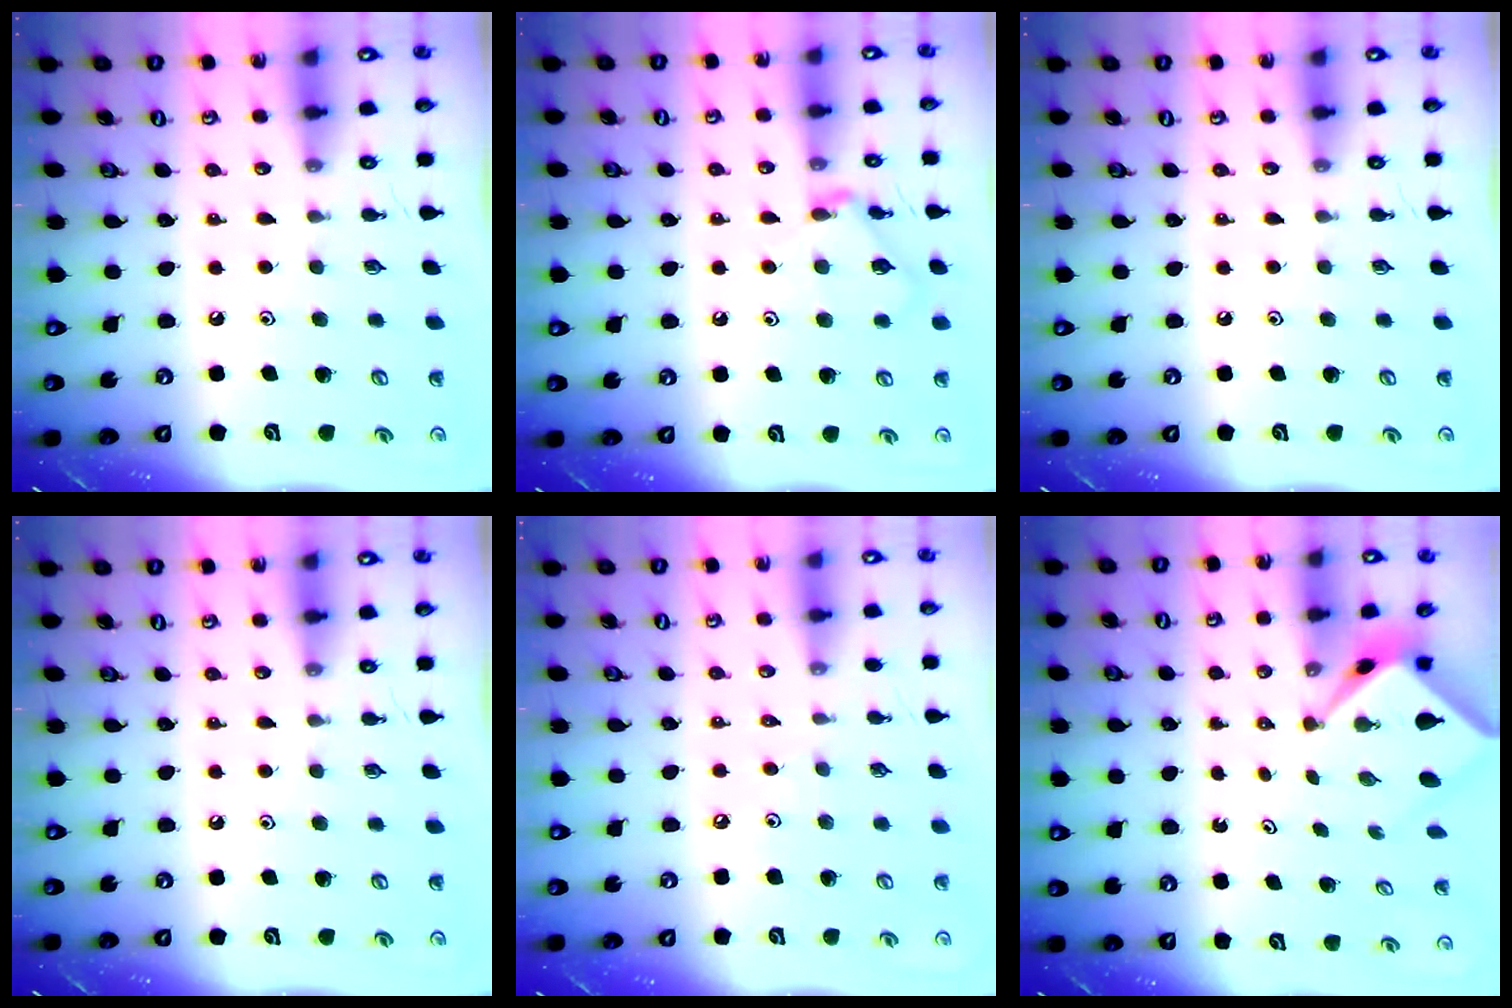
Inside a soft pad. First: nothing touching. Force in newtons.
{"total": 8.3, "press": 8.3, "slide": 0.5}
{"total": 0.0}
{"total": 0.0}
{"total": 2.0, "press": 1.9, "slide": 0.4}
{"total": 2.5, "press": 2.5, "slide": 0.1}